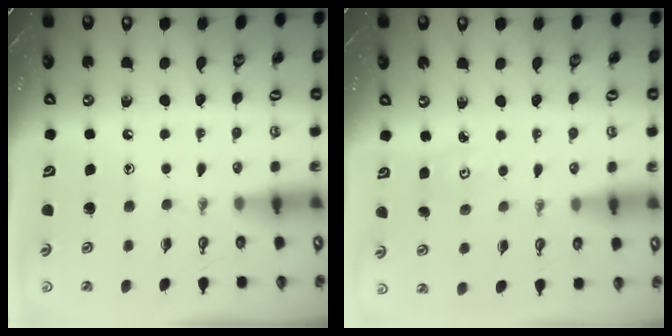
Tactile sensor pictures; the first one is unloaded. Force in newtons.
{"total": 2.5, "press": 2.4, "slide": 0.4}